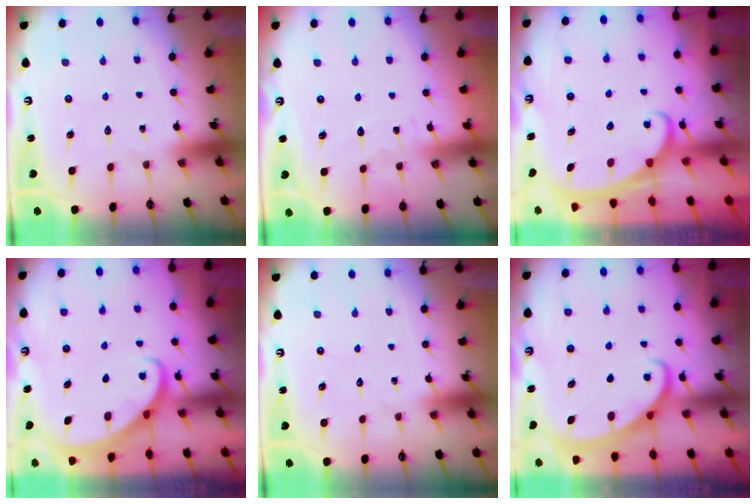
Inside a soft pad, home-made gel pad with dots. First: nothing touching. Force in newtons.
{"total": 3.0, "press": 3.0, "slide": 0.4}
{"total": 2.3, "press": 2.3, "slide": 0.3}
{"total": 3.0, "press": 3.0, "slide": 0.2}
{"total": 0.0}
{"total": 3.0, "press": 2.9, "slide": 0.3}